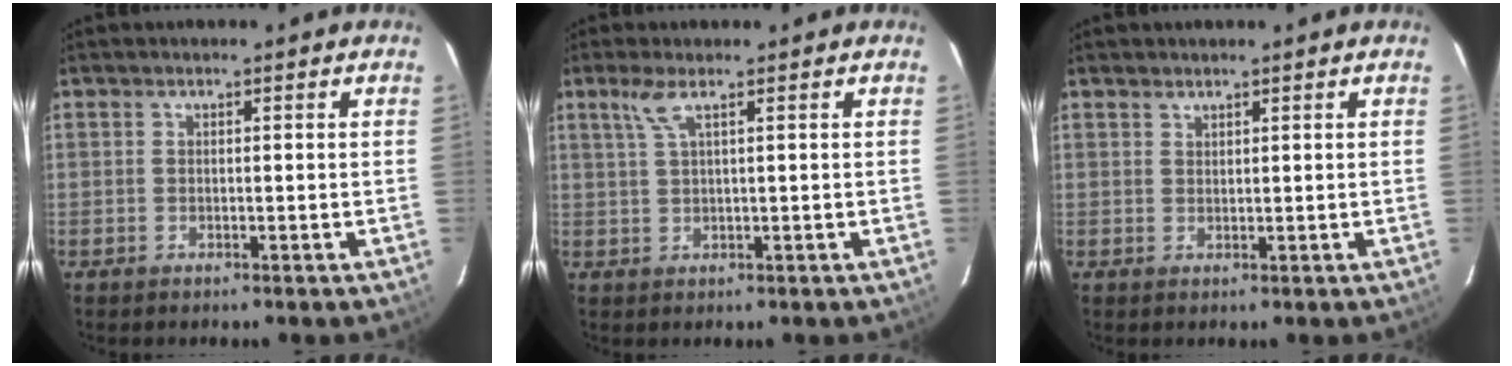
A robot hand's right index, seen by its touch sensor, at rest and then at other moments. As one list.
[{"total": 2.8, "force": [1.5, -0.2, 2.4], "torque": [-0.051, 0.001, 0.035]}, {"total": 0.9, "force": [0.8, 0.4, 0.0], "torque": [-0.001, 0.002, 0.015]}]